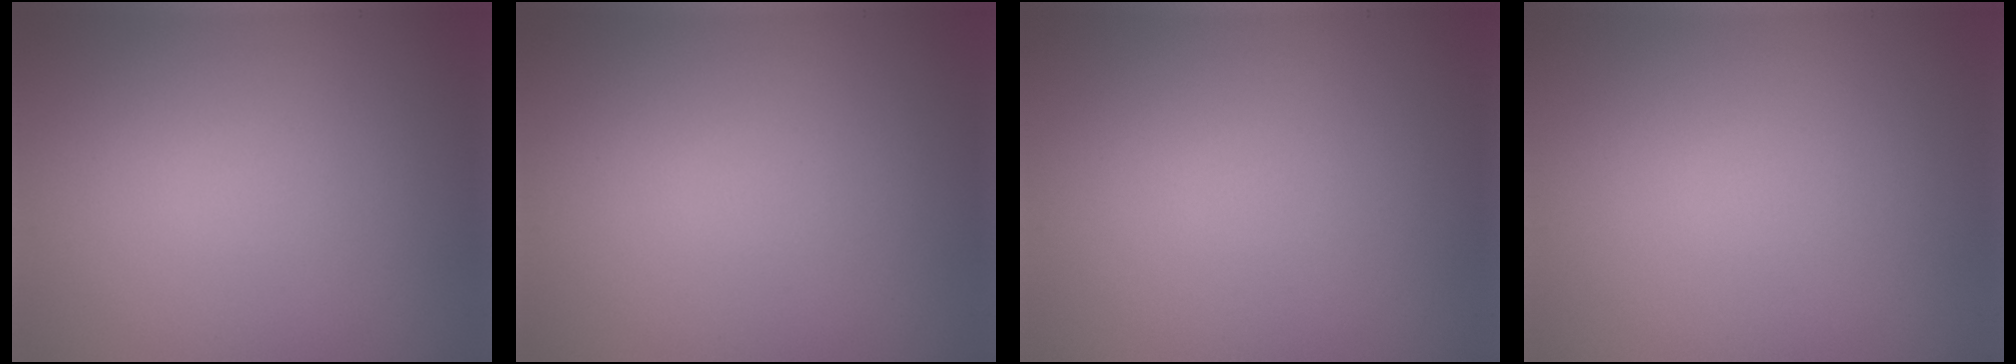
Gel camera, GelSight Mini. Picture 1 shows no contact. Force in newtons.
{"total": 0.0}
{"total": 0.0}
{"total": 0.0}